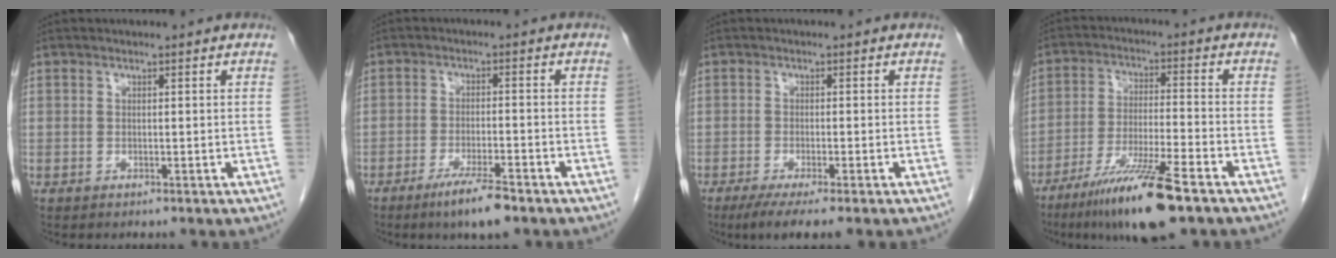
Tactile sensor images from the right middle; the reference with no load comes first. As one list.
[{"total": 6.2, "force": [-4.3, 0.5, 4.4], "torque": [-0.084, -0.011, -0.073]}, {"total": 5.8, "force": [-4.1, 0.1, 4.1], "torque": [-0.060, -0.014, -0.064]}, {"total": 12.8, "force": [-8.4, 0.7, 9.6], "torque": [-0.181, -0.032, -0.148]}]